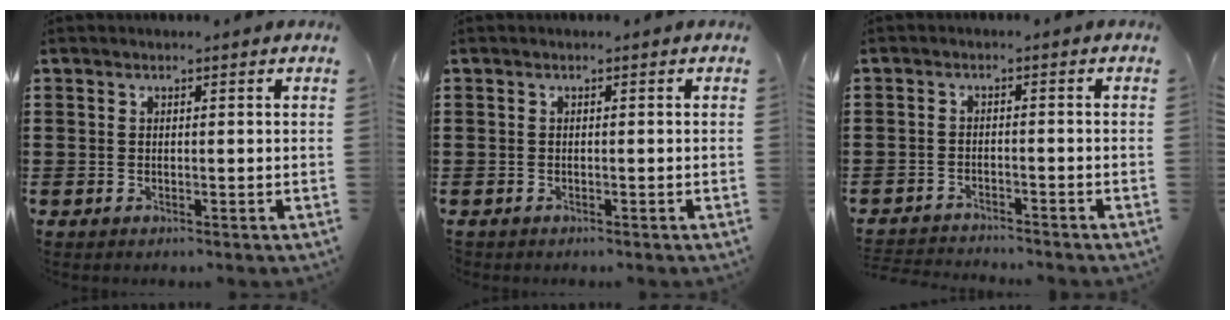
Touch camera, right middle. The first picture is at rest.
{"total": 0.0}
{"total": 2.3, "force": [-2.3, 0.0, 0.0], "torque": [-0.006, -0.002, -0.049]}